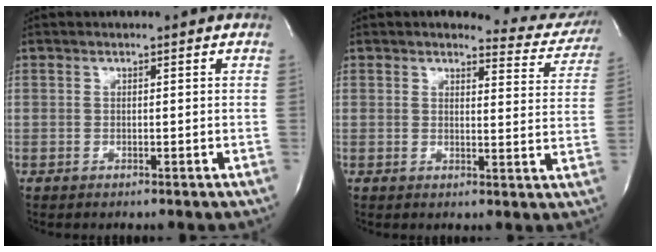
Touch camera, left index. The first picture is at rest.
{"total": 8.5, "force": [8.2, 2.0, 0.6], "torque": [0.012, -0.044, 0.070]}